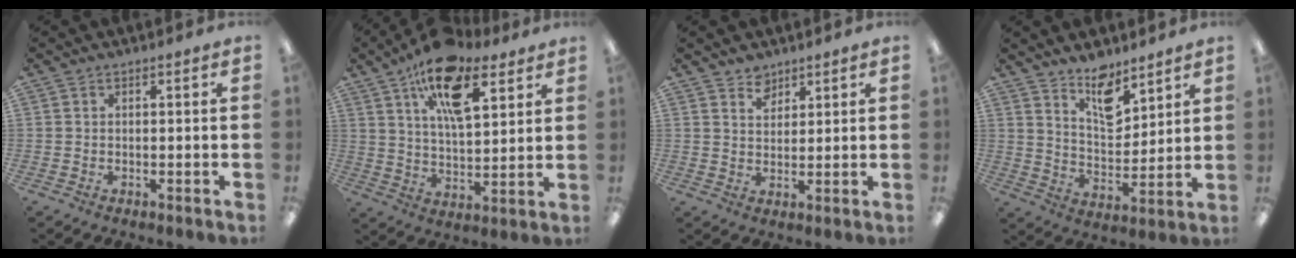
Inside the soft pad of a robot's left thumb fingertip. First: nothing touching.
{"total": 17.3, "force": [9.9, 7.8, 11.8], "torque": [-0.194, -0.031, 0.168]}
{"total": 4.0, "force": [3.4, 2.1, 0.5], "torque": [-0.003, -0.018, 0.062]}
{"total": 10.3, "force": [8.1, 4.4, 4.6], "torque": [-0.059, -0.057, 0.143]}